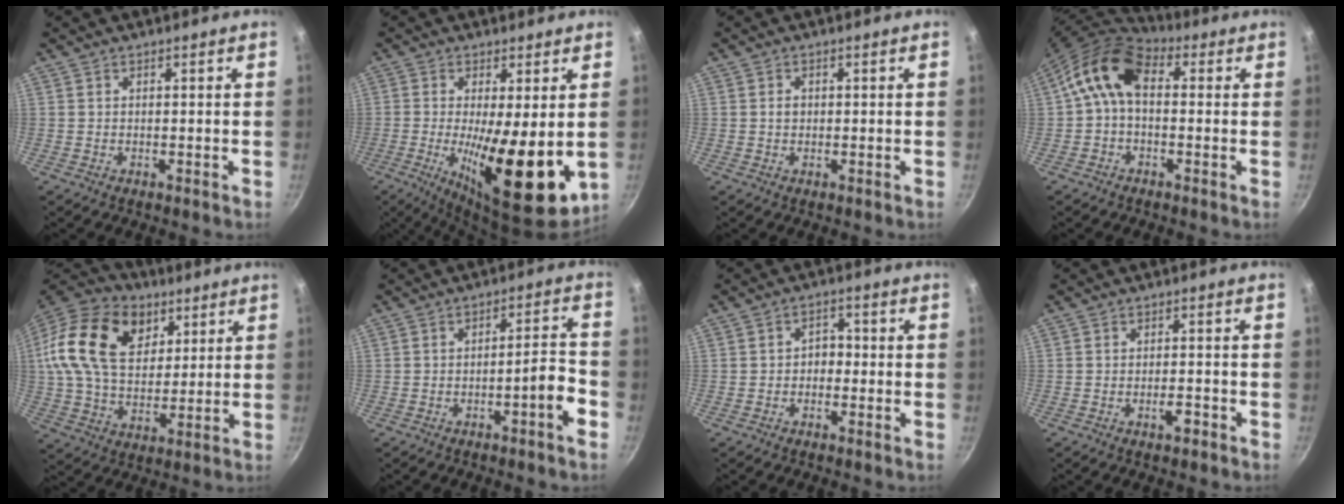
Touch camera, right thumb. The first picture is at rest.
{"total": 15.6, "force": [-1.3, 4.5, 14.9], "torque": [-0.229, -0.021, -0.013]}
{"total": 1.3, "force": [0.0, 1.1, 0.8], "torque": [-0.010, 0.004, 0.000]}
{"total": 10.3, "force": [1.0, 6.7, 7.8], "torque": [-0.136, 0.030, -0.004]}
{"total": 23.8, "force": [8.3, 16.1, 15.4], "torque": [-0.282, 0.005, 0.139]}
{"total": 6.5, "force": [-3.1, 0.9, 5.7], "torque": [-0.076, 0.037, -0.040]}
{"total": 3.1, "force": [-0.8, 2.4, 1.8], "torque": [-0.005, 0.014, -0.017]}
{"total": 2.7, "force": [-1.6, 0.9, 2.0], "torque": [-0.025, 0.013, -0.026]}